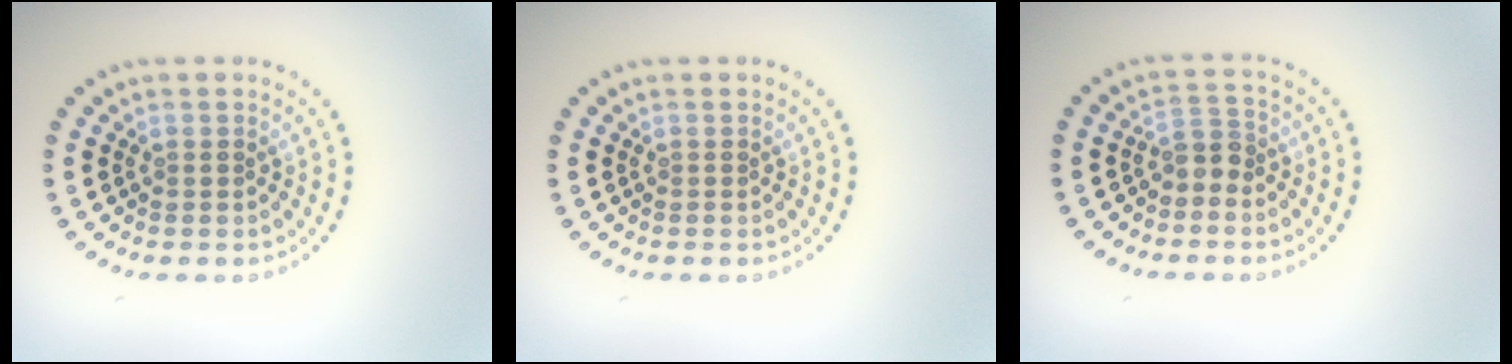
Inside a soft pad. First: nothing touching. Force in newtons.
{"total": 0.0}
{"total": 2.0, "press": 1.5, "slide": 1.3}